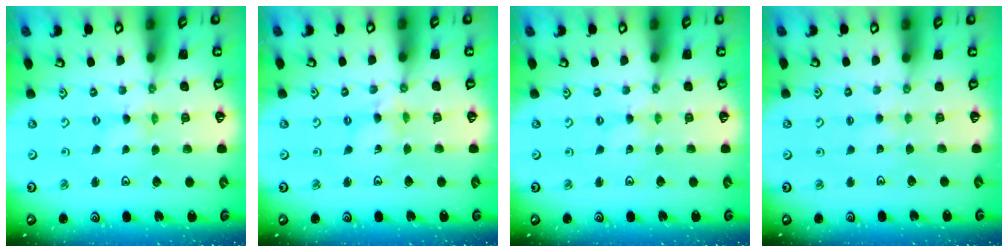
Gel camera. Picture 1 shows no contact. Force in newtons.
{"total": 2.3, "press": 2.3, "slide": 0.2}
{"total": 0.5, "press": 0.5, "slide": 0.1}
{"total": 1.6, "press": 1.6, "slide": 0.3}